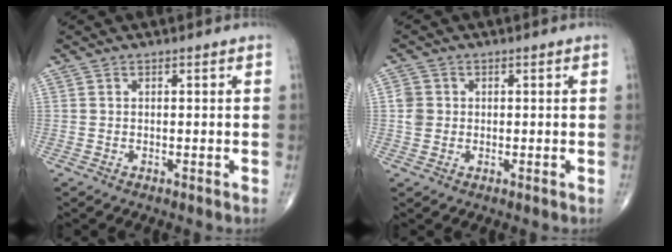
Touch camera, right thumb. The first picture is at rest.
{"total": 3.1, "force": [0.2, 2.8, 1.2], "torque": [-0.011, 0.003, 0.004]}